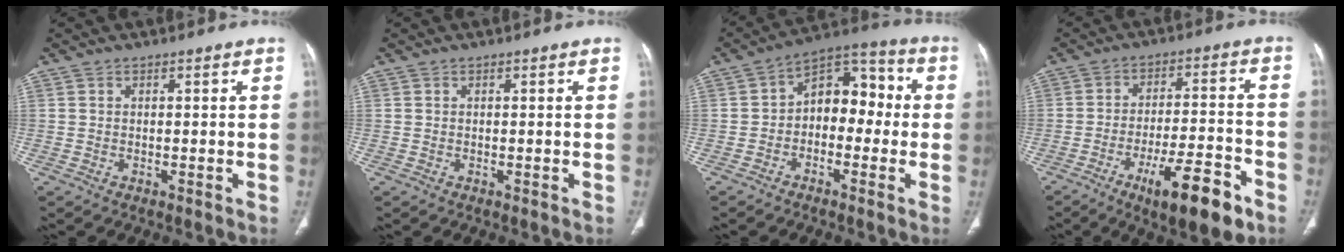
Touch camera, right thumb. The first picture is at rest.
{"total": 0.0}
{"total": 11.1, "force": [-0.6, 7.4, 8.2], "torque": [-0.074, 0.047, -0.028]}
{"total": 14.4, "force": [-8.1, 3.9, 11.2], "torque": [-0.170, 0.043, -0.121]}